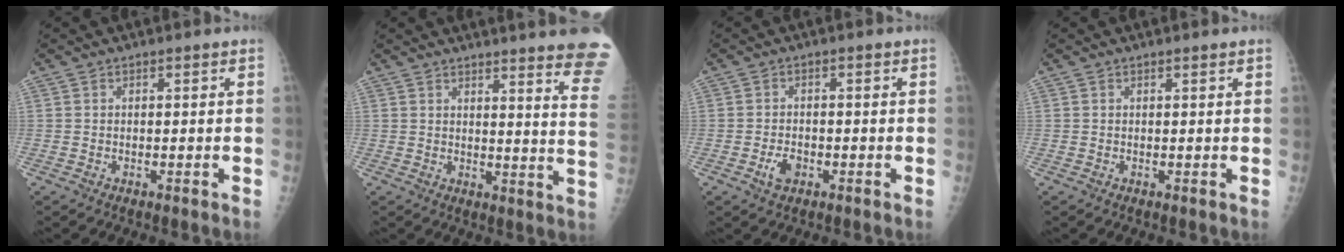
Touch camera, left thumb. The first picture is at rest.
{"total": 17.5, "force": [14.7, 0.5, 9.4], "torque": [-0.095, -0.121, 0.153]}
{"total": 3.1, "force": [-1.3, 2.0, 2.0], "torque": [-0.032, 0.003, -0.022]}
{"total": 0.6, "force": [0.5, -0.1, 0.3], "torque": [-0.013, -0.001, 0.010]}